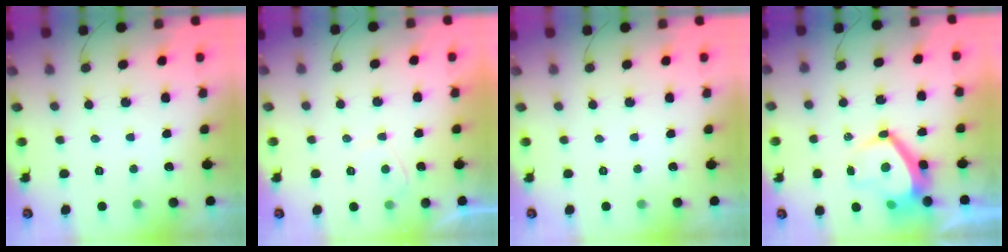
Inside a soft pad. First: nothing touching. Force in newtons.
{"total": 0.8, "press": 0.7, "slide": 0.5}
{"total": 0.0}
{"total": 6.8, "press": 6.8, "slide": 0.9}